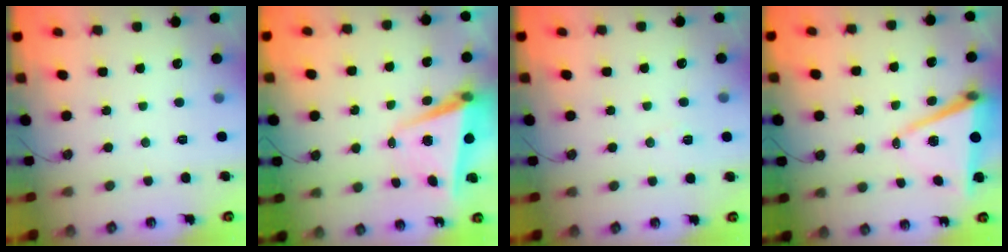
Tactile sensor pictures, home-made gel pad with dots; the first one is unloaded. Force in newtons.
{"total": 7.2, "press": 7.2, "slide": 0.4}
{"total": 5.3, "press": 4.8, "slide": 2.2}
{"total": 9.1, "press": 8.0, "slide": 4.4}